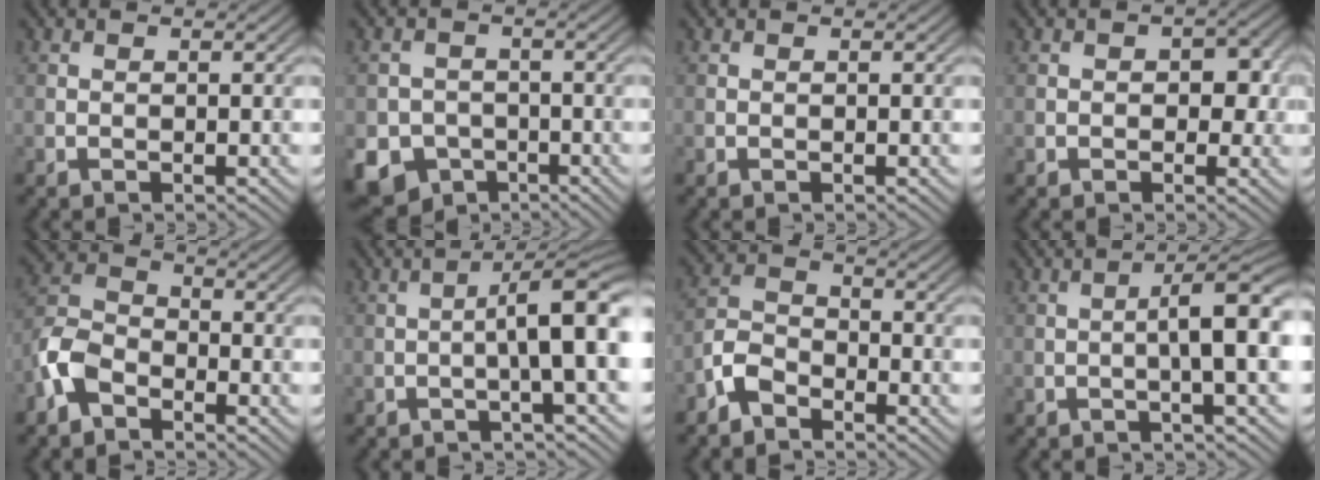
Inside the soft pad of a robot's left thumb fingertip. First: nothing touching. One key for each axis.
{"total": 9.0, "fx": -4.4, "fy": 7.4, "fz": 2.6, "tx": -0.056, "ty": -0.035, "tz": -0.092}
{"total": 0.0}
{"total": 3.2, "fx": -0.1, "fy": 2.3, "fz": 2.2, "tx": -0.032, "ty": -0.006, "tz": -0.002}
{"total": 5.8, "fx": -3.5, "fy": 3.2, "fz": 3.4, "tx": -0.079, "ty": 0.004, "tz": -0.089}
{"total": 7.1, "fx": -0.7, "fy": 1.1, "fz": 7.0, "tx": -0.103, "ty": 0.021, "tz": -0.021}
{"total": 4.3, "fx": -3.2, "fy": 2.1, "fz": 2.0, "tx": -0.042, "ty": 0.003, "tz": -0.082}
{"total": 5.6, "fx": -0.3, "fy": 0.8, "fz": 5.6, "tx": -0.086, "ty": 0.014, "tz": -0.010}